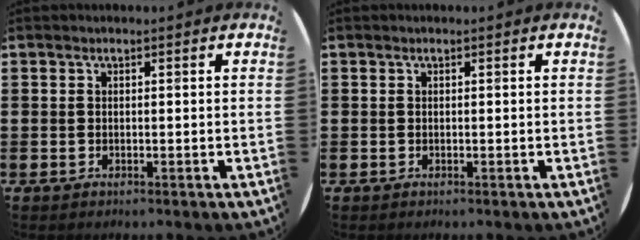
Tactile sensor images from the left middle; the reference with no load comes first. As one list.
[{"total": 0.0}]